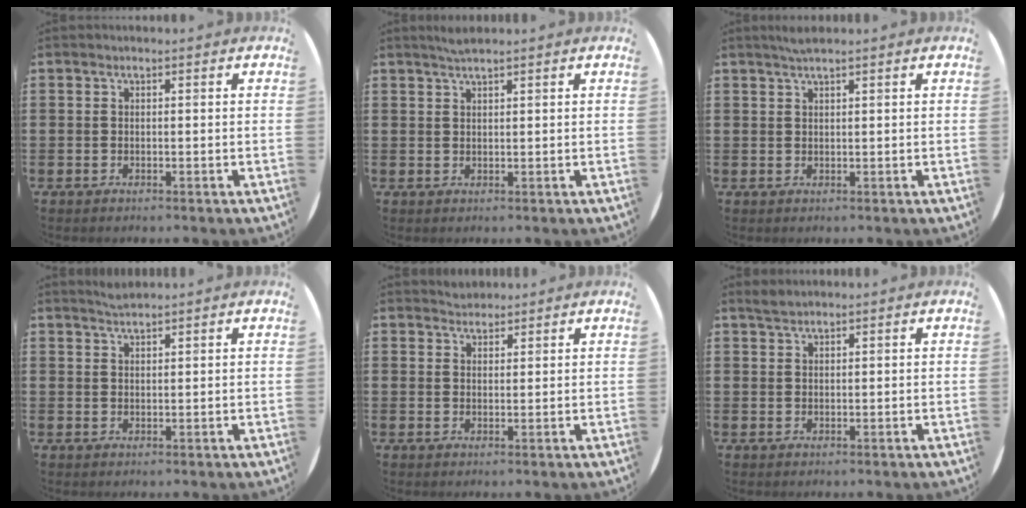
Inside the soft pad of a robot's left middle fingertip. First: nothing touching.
{"total": 1.6, "force": [1.4, -0.1, 0.7], "torque": [-0.015, 0.001, 0.026]}
{"total": 1.4, "force": [1.2, -0.1, 0.8], "torque": [-0.016, 0.001, 0.022]}
{"total": 1.6, "force": [1.5, -0.1, 0.2], "torque": [-0.006, 0.000, 0.029]}
{"total": 1.8, "force": [1.7, 0.5, -0.2], "torque": [0.008, 0.001, 0.033]}
{"total": 1.3, "force": [1.3, 0.1, 0.3], "torque": [-0.008, 0.002, 0.025]}